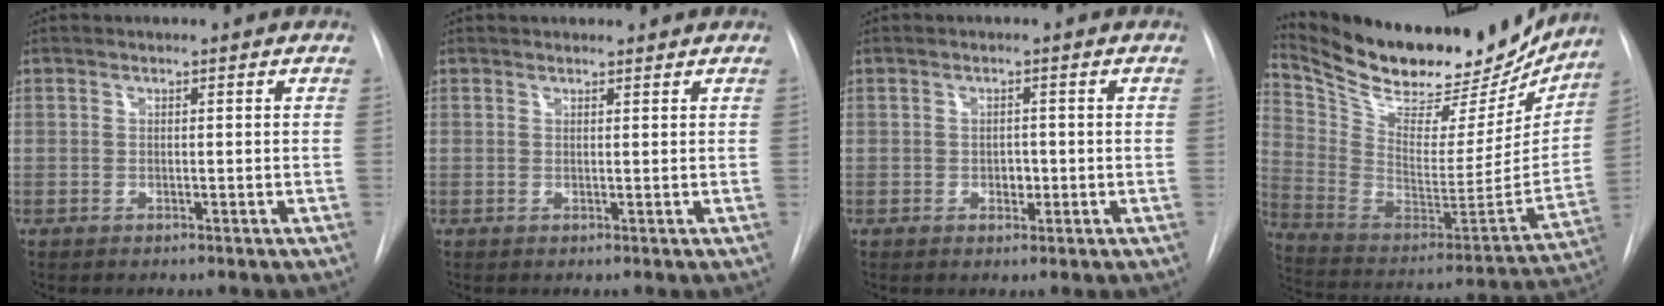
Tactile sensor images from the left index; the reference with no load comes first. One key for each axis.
{"total": 2.8, "fx": 2.6, "fy": 0.6, "fz": 0.5, "tx": -0.007, "ty": 0.021, "tz": 0.036}
{"total": 1.6, "fx": -0.3, "fy": 1.2, "fz": 1.0, "tx": -0.014, "ty": 0.002, "tz": -0.002}
{"total": 27.2, "fx": 23.6, "fy": 8.5, "fz": 10.4, "tx": -0.188, "ty": -0.030, "tz": 0.353}